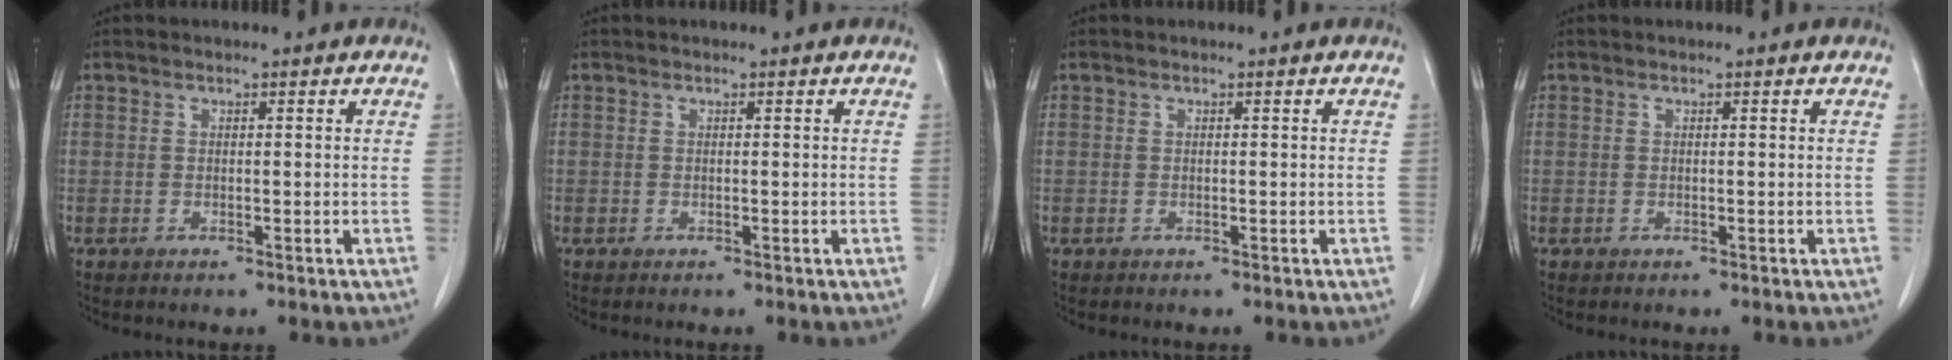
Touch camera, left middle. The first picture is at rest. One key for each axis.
{"total": 0.0}
{"total": 0.0}
{"total": 0.0}